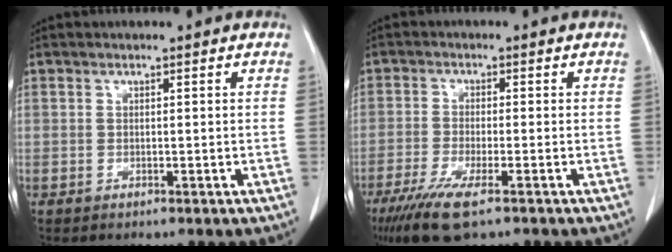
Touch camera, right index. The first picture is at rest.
{"total": 8.1, "force": [-5.2, 1.2, 6.1], "torque": [-0.115, -0.023, -0.087]}